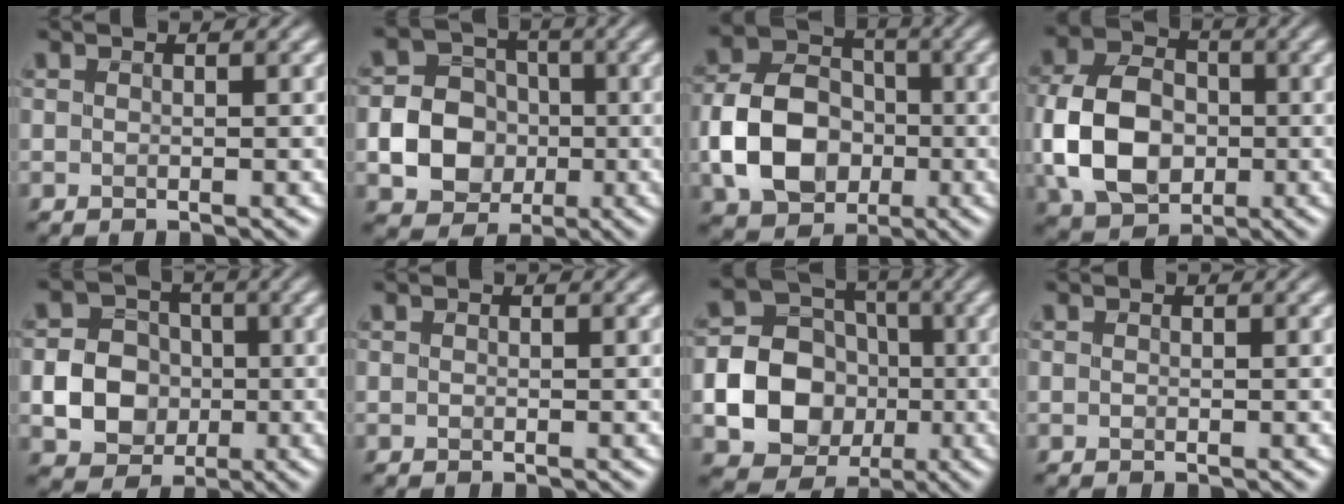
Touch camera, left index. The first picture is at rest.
{"total": 6.5, "force": [-1.2, 5.6, 3.1], "torque": [-0.044, 0.002, -0.042]}
{"total": 8.2, "force": [-1.9, 6.2, 4.9], "torque": [-0.091, 0.006, -0.042]}
{"total": 9.0, "force": [-1.3, 6.6, 6.0], "torque": [-0.131, 0.005, -0.034]}
{"total": 5.4, "force": [-0.9, 4.6, 2.6], "torque": [-0.040, 0.005, -0.026]}
{"total": 0.0}
{"total": 14.0, "force": [-2.9, 12.7, 5.1], "torque": [-0.106, -0.023, -0.066]}
{"total": 0.0}